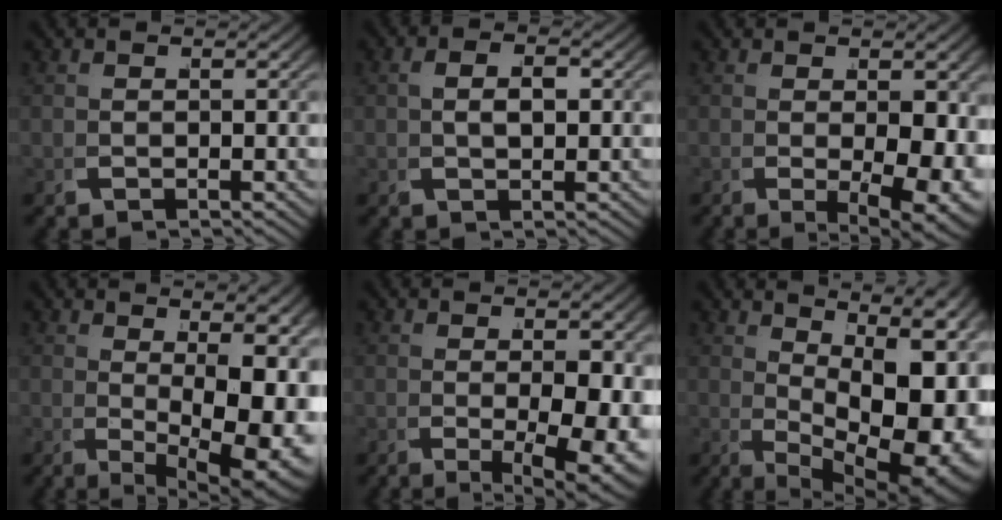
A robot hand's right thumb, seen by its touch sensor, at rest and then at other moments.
{"total": 1.8, "force": [0.5, 0.8, 1.6], "torque": [-0.034, 0.008, 0.010]}
{"total": 6.5, "force": [-0.5, 3.3, 5.6], "torque": [-0.085, -0.018, 0.001]}
{"total": 10.1, "force": [0.1, 4.5, 9.0], "torque": [-0.139, -0.031, 0.026]}
{"total": 7.3, "force": [-0.9, 3.5, 6.3], "torque": [-0.097, -0.018, -0.003]}
{"total": 13.9, "force": [1.3, 7.0, 11.9], "torque": [-0.168, -0.030, 0.050]}